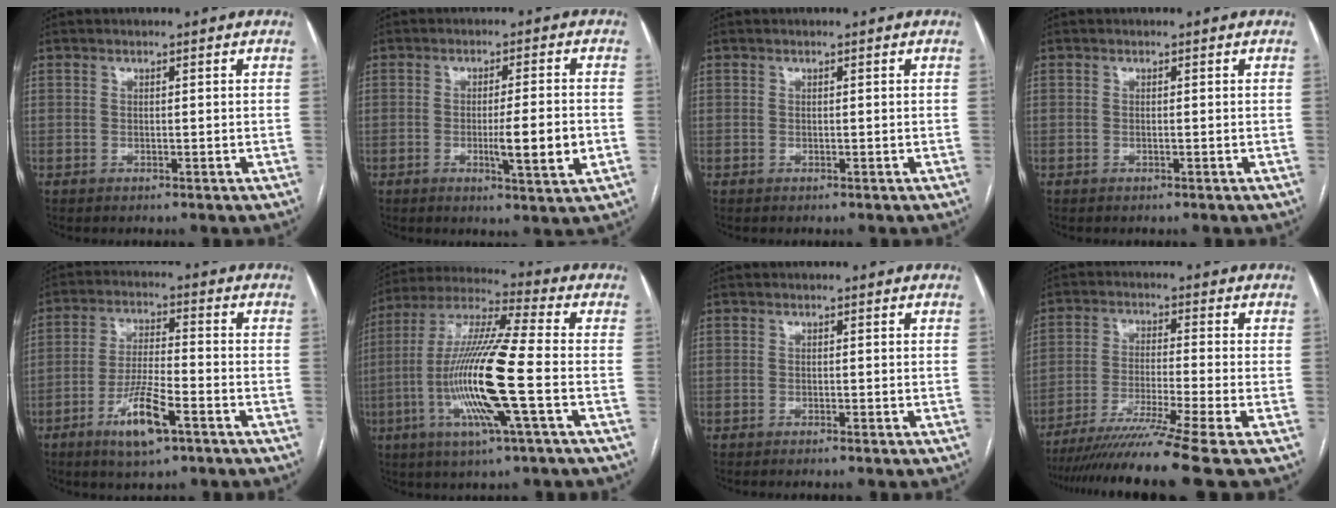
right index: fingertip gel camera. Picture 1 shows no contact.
{"total": 7.3, "force": [-1.8, 0.1, 7.1], "torque": [-0.107, -0.012, -0.027]}
{"total": 0.0}
{"total": 0.0}
{"total": 9.2, "force": [-4.9, 1.6, 7.6], "torque": [-0.150, -0.009, -0.086]}
{"total": 17.1, "force": [-4.1, 0.1, 16.6], "torque": [-0.336, -0.009, -0.086]}
{"total": 1.1, "force": [-0.9, -0.3, 0.6], "torque": [-0.008, 0.003, -0.015]}
{"total": 12.6, "force": [-10.0, -3.5, 6.9], "torque": [-0.103, -0.035, -0.165]}